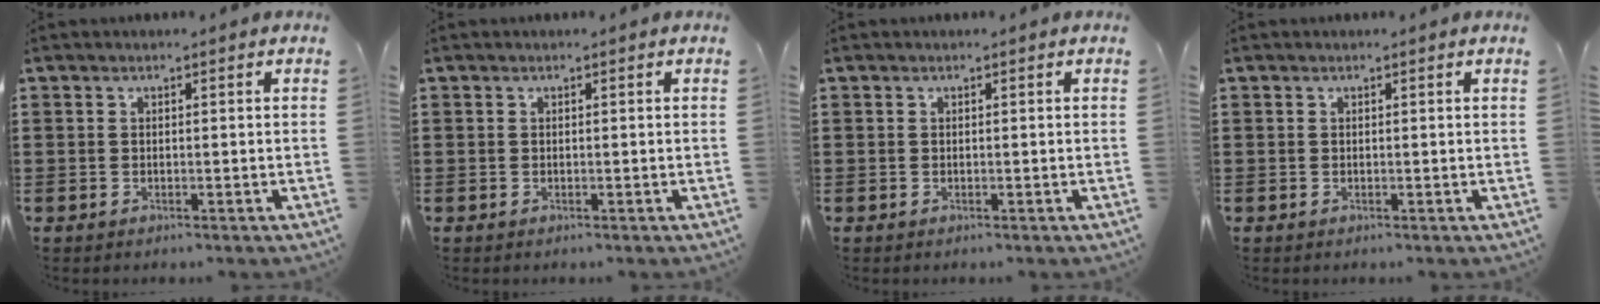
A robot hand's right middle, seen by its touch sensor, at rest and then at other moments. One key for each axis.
{"total": 0.0}
{"total": 0.0}
{"total": 0.0}